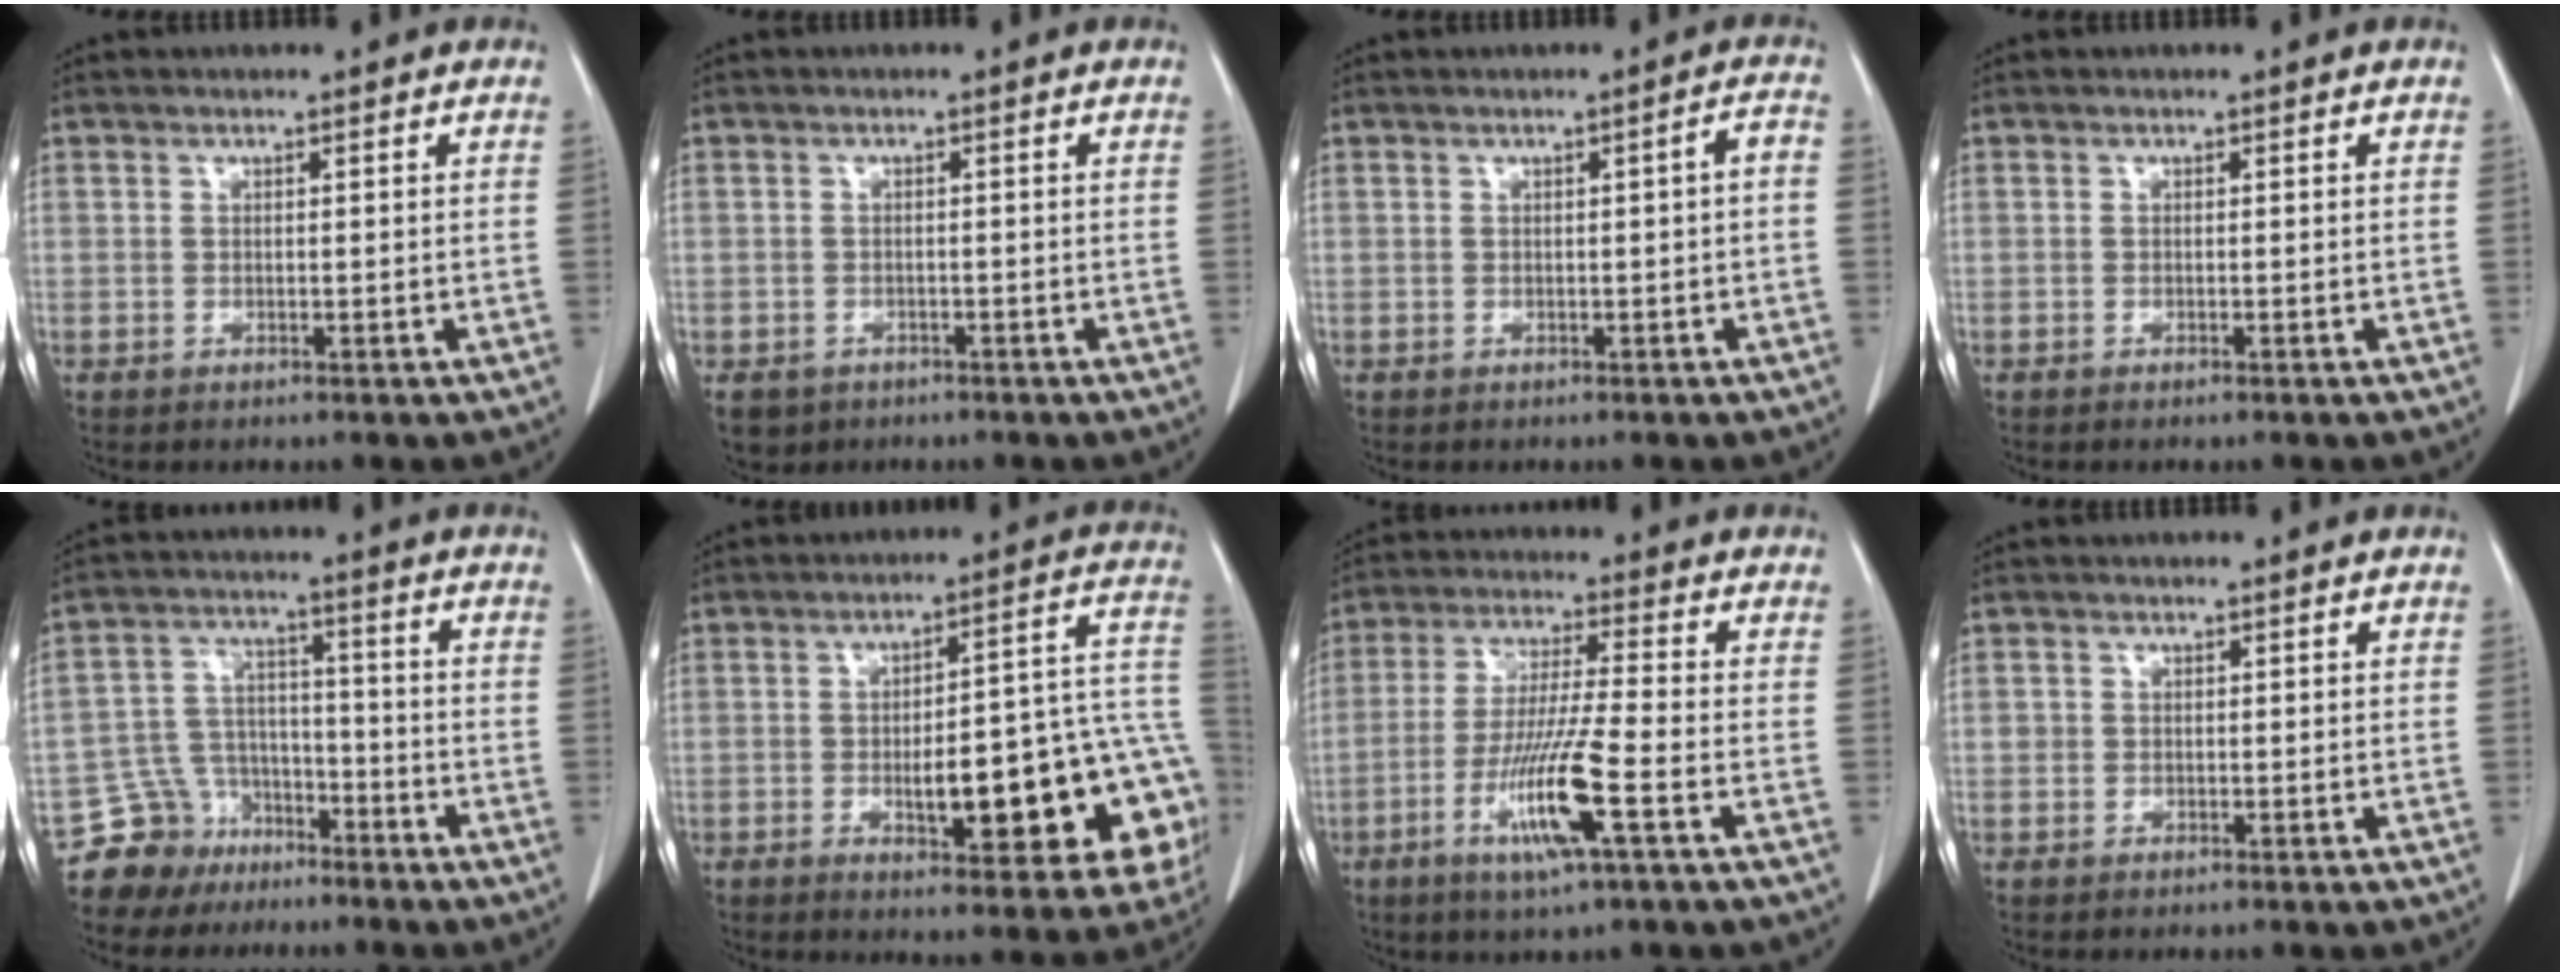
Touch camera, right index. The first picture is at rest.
{"total": 4.2, "force": [-2.5, 3.2, 0.7], "torque": [-0.010, 0.002, -0.035]}
{"total": 1.7, "force": [-0.4, 0.2, 1.7], "torque": [-0.020, 0.003, -0.006]}
{"total": 0.6, "force": [-0.5, 0.1, 0.3], "torque": [-0.007, -0.002, -0.007]}
{"total": 8.3, "force": [-6.3, 5.5, 0.0], "torque": [-0.003, 0.032, -0.112]}
{"total": 20.5, "force": [-5.3, 5.6, 19.0], "torque": [-0.156, 0.043, -0.048]}
{"total": 11.4, "force": [-4.4, -0.2, 10.5], "torque": [-0.207, -0.019, -0.084]}
{"total": 0.8, "force": [0.0, 0.8, 0.1], "torque": [0.005, 0.008, 0.002]}